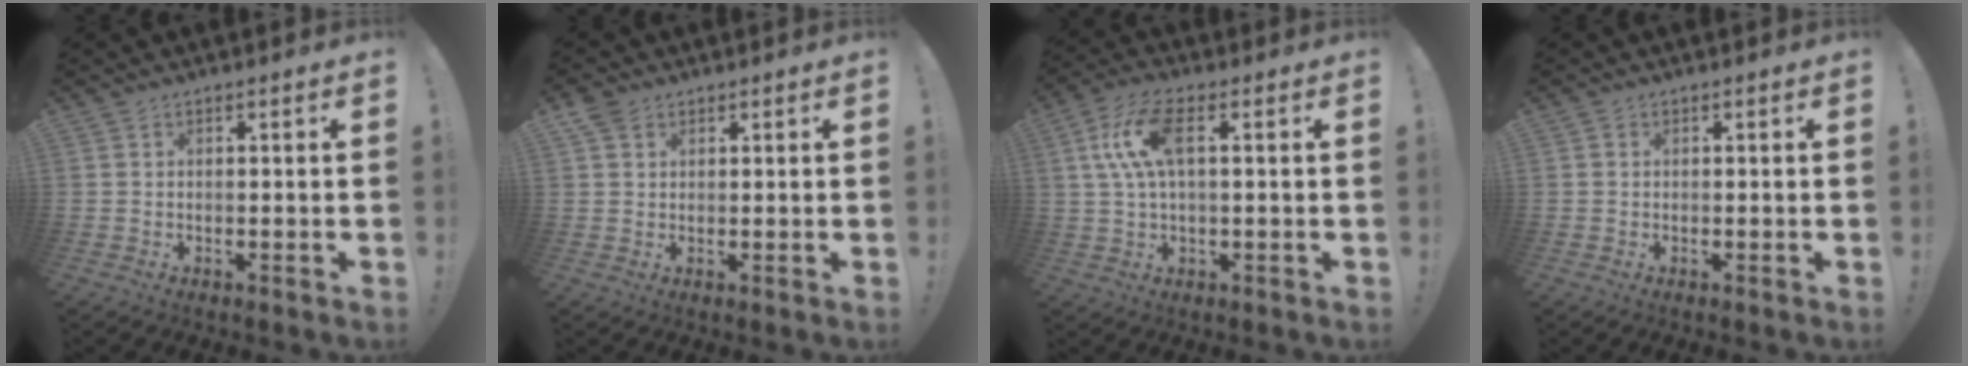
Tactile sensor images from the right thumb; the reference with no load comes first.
{"total": 3.8, "force": [2.3, 2.6, 1.5], "torque": [-0.026, -0.004, 0.043]}
{"total": 11.8, "force": [2.6, 5.3, 10.2], "torque": [-0.218, 0.007, 0.048]}
{"total": 0.0}